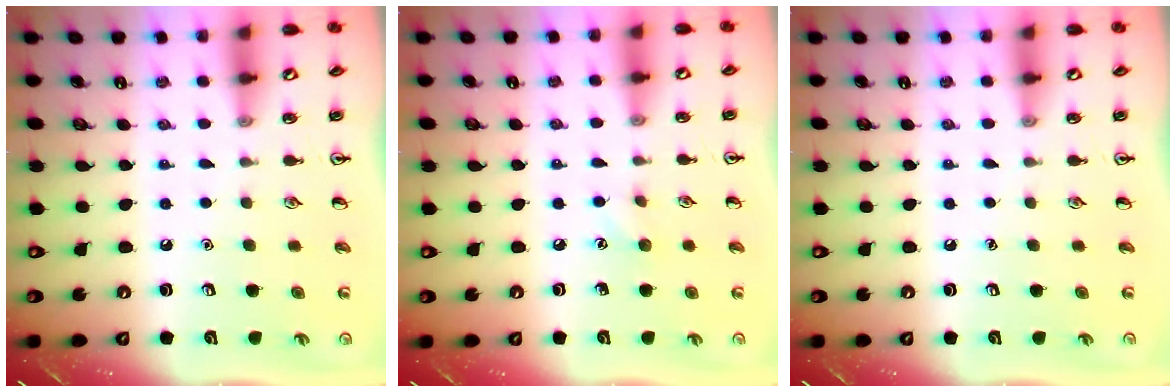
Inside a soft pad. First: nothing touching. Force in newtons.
{"total": 4.6, "press": 4.4, "slide": 1.4}
{"total": 0.0}